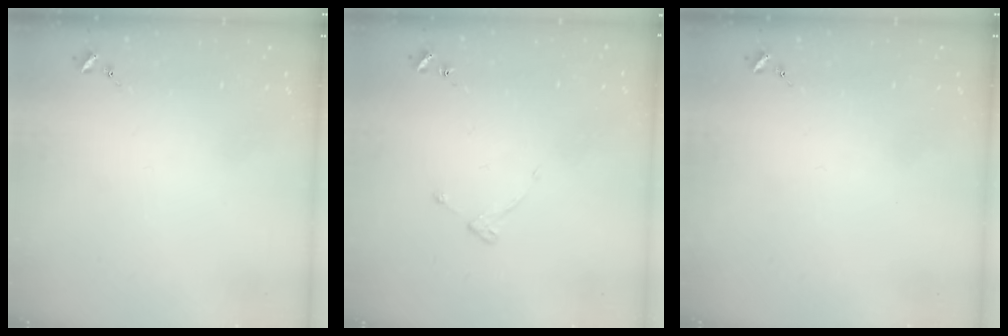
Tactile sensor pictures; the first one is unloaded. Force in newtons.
{"total": 3.7, "press": 3.6, "slide": 0.5}
{"total": 0.0}